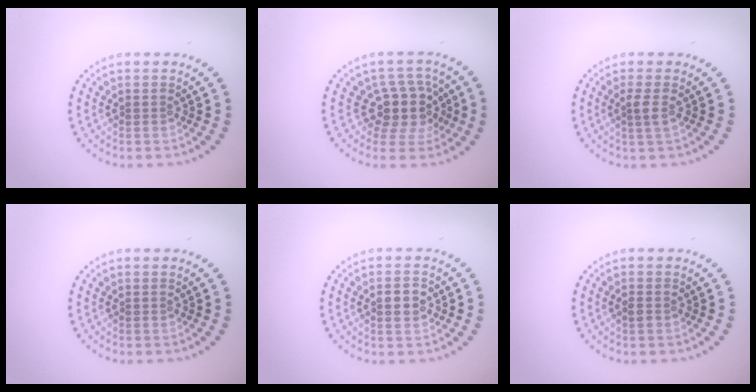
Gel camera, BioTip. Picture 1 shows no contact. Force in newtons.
{"total": 3.8, "press": 3.1, "slide": 2.2}
{"total": 1.4, "press": 1.1, "slide": 0.8}
{"total": 0.0}
{"total": 2.0, "press": 2.0, "slide": 0.2}
{"total": 0.8, "press": 0.8, "slide": 0.2}